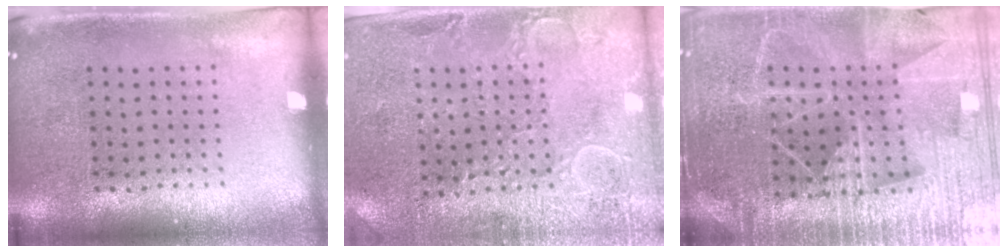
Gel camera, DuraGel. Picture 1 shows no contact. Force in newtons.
{"total": 2.8, "press": 2.7, "slide": 0.8}
{"total": 5.1, "press": 4.7, "slide": 2.2}